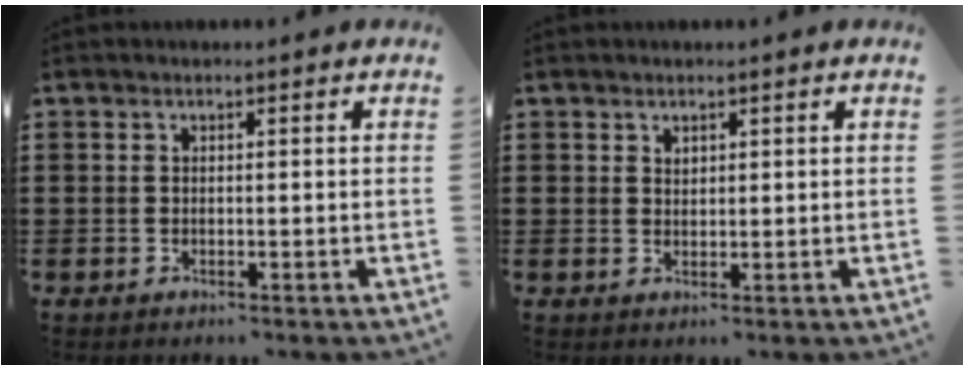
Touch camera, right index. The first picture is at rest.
{"total": 1.1, "force": [0.9, 0.7, 0.2], "torque": [-0.005, 0.002, 0.017]}